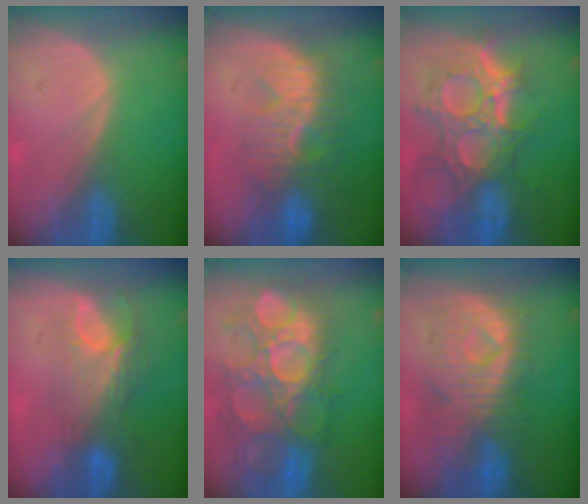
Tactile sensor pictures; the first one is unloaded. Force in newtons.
{"total": 9.7, "press": 8.6, "slide": 4.4}
{"total": 12.0, "press": 10.8, "slide": 5.3}
{"total": 7.9, "press": 7.0, "slide": 3.7}
{"total": 12.4, "press": 11.6, "slide": 4.3}
{"total": 10.2, "press": 9.3, "slide": 4.2}